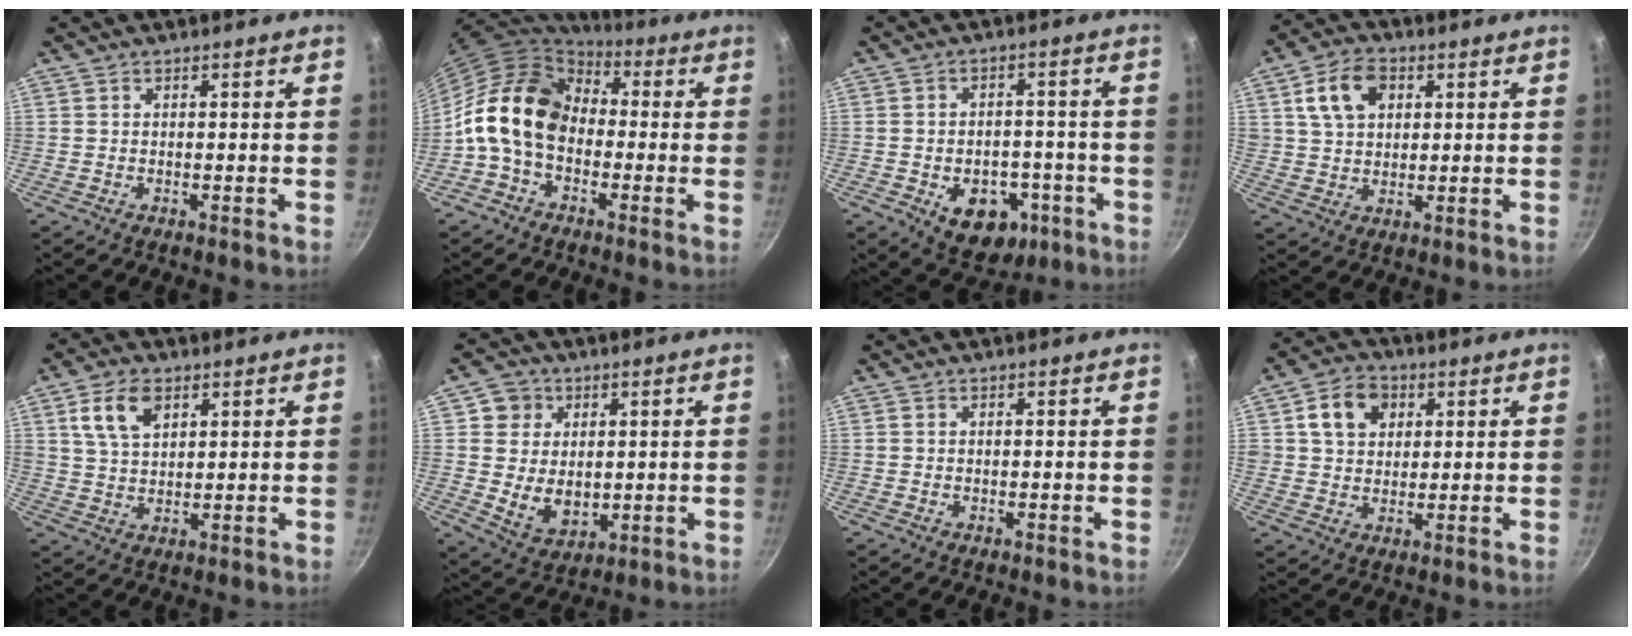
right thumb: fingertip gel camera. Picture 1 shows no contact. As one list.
[{"total": 14.7, "force": [-1.3, 10.8, 9.9], "torque": [-0.146, 0.039, -0.046]}, {"total": 11.9, "force": [-4.4, 8.3, 7.3], "torque": [-0.064, 0.018, -0.047]}, {"total": 9.5, "force": [3.3, 6.8, 5.8], "torque": [-0.090, 0.005, 0.054]}, {"total": 8.0, "force": [3.6, 4.8, 5.3], "torque": [-0.087, -0.006, 0.068]}, {"total": 9.9, "force": [1.6, 8.7, 4.3], "torque": [-0.038, -0.018, 0.038]}, {"total": 0.0}, {"total": 8.7, "force": [2.9, 6.9, 4.3], "torque": [-0.049, 0.005, 0.043]}]